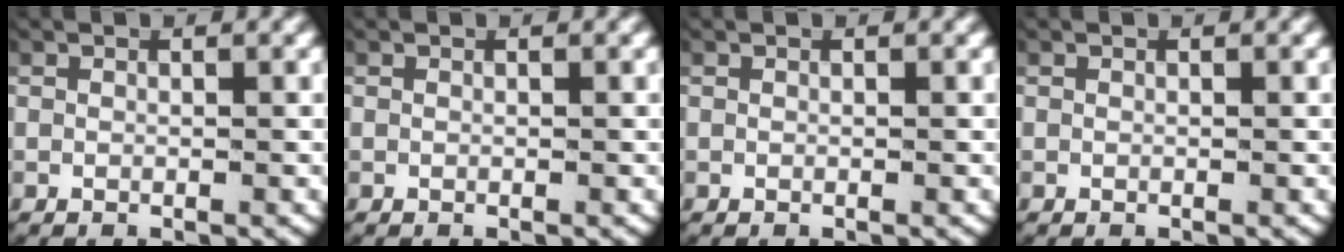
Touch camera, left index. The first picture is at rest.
{"total": 0.0}
{"total": 0.0}
{"total": 0.0}